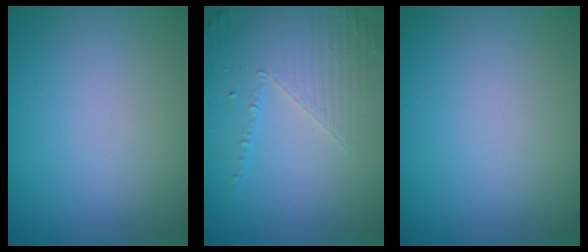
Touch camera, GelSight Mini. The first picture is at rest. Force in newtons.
{"total": 5.0, "press": 3.2, "slide": 3.8}
{"total": 0.0}